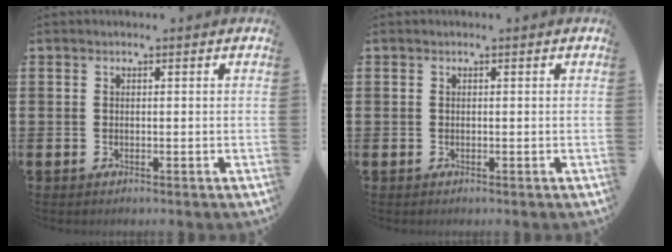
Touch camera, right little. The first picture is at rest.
{"total": 0.0}